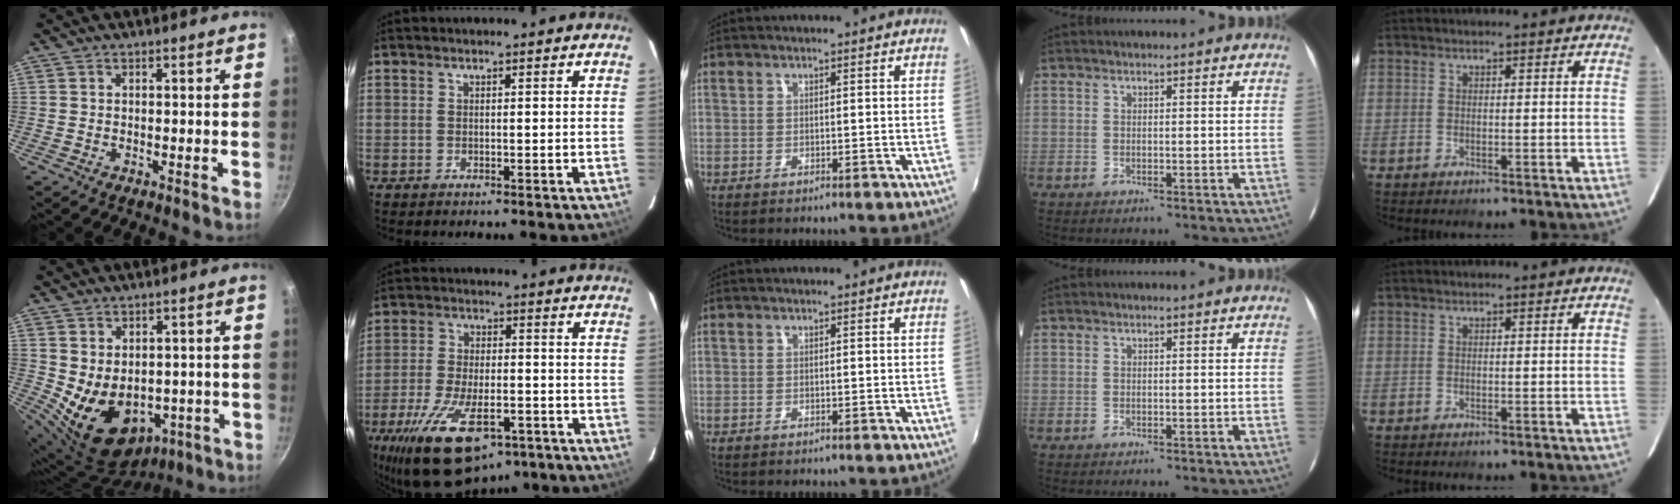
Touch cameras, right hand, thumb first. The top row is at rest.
{"thumb": {"total": 13.1, "force": [-1.6, 9.9, 8.5], "torque": [-0.113, -0.009, 0.012]}, "index": {"total": 19.7, "force": [-11.6, 8.6, 13.4], "torque": [-0.274, -0.038, -0.189]}}